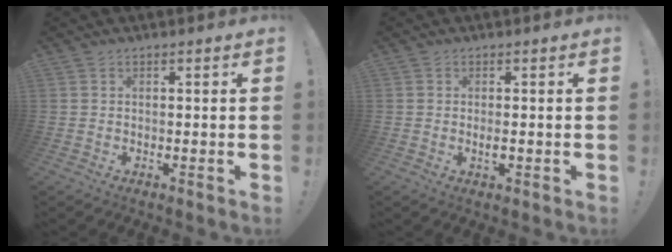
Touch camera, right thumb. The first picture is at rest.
{"total": 1.6, "force": [-0.4, 0.4, 1.5], "torque": [-0.020, -0.001, -0.008]}